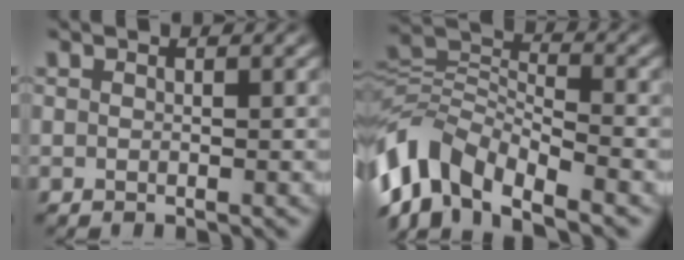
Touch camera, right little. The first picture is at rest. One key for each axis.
{"total": 10.1, "fx": -4.4, "fy": 7.5, "fz": 5.1, "tx": -0.126, "ty": -0.041, "tz": -0.070}